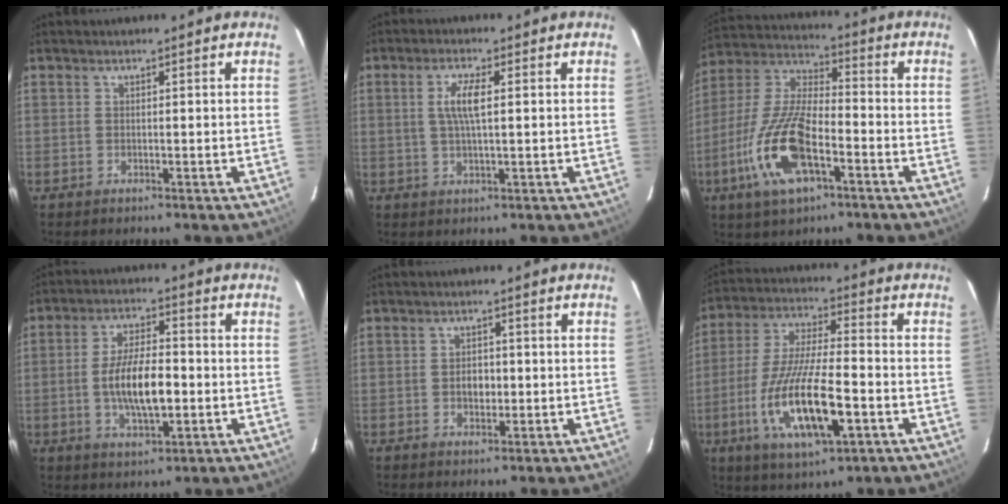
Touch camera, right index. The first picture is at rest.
{"total": 4.8, "force": [0.8, 1.0, 4.6], "torque": [-0.089, 0.003, 0.016]}
{"total": 17.2, "force": [-6.9, 6.6, 14.2], "torque": [-0.310, -0.011, -0.138]}
{"total": 10.7, "force": [-1.8, 4.0, 9.7], "torque": [-0.187, 0.000, -0.028]}
{"total": 2.9, "force": [-0.4, 2.2, 1.8], "torque": [-0.031, 0.006, -0.006]}
{"total": 17.9, "force": [-6.1, 4.8, 16.1], "torque": [-0.333, -0.022, -0.108]}